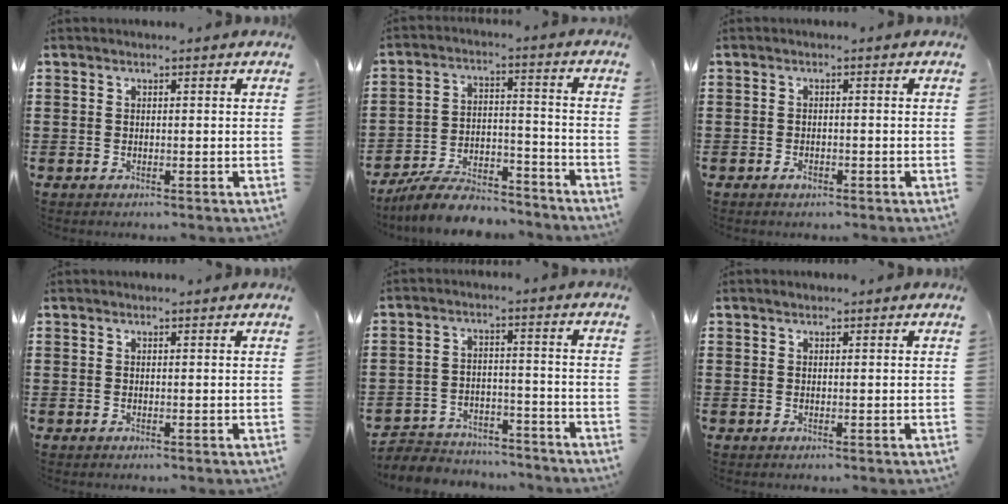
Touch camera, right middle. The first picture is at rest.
{"total": 8.4, "force": [-7.8, 1.7, 2.6], "torque": [-0.038, 0.028, -0.149]}
{"total": 1.1, "force": [-0.8, 0.5, 0.6], "torque": [-0.013, 0.000, -0.015]}
{"total": 0.0}
{"total": 4.4, "force": [-4.2, 1.0, -0.1], "torque": [-0.009, 0.010, -0.093]}
{"total": 0.5, "force": [0.4, 0.4, 0.1], "torque": [-0.002, 0.003, 0.007]}